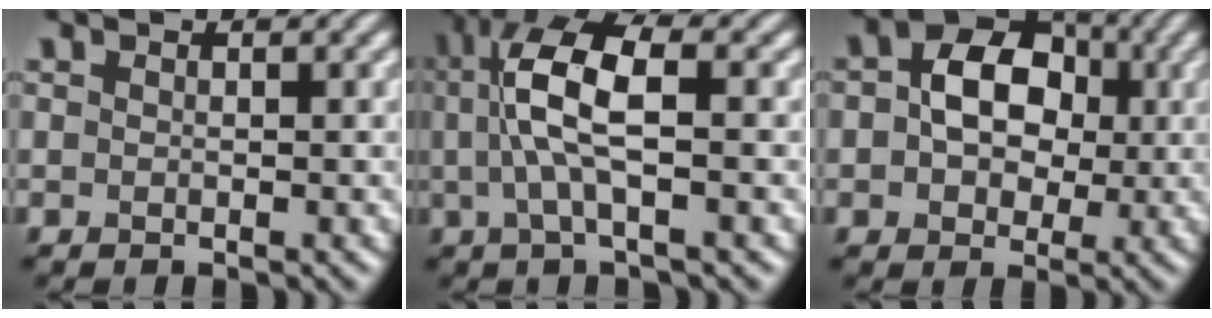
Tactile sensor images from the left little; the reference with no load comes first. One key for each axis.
{"total": 6.8, "fx": 0.6, "fy": 2.3, "fz": 6.4, "tx": -0.137, "ty": 0.011, "tz": 0.007}
{"total": 8.2, "fx": 0.7, "fy": 6.0, "fz": 5.5, "tx": -0.077, "ty": 0.015, "tz": -0.004}